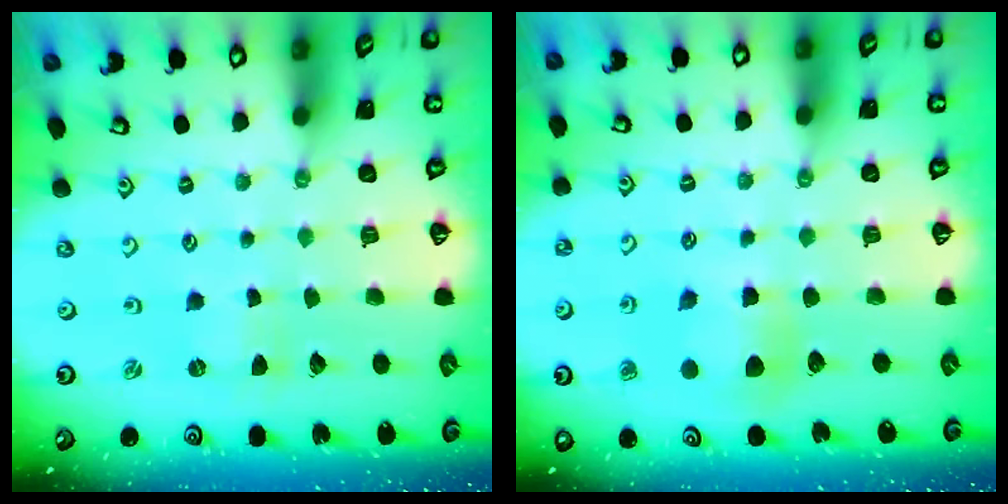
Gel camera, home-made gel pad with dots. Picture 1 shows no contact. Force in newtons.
{"total": 6.1, "press": 6.1, "slide": 0.6}